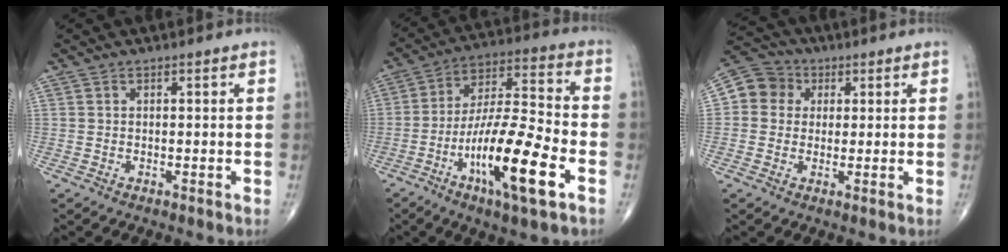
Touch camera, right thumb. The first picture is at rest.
{"total": 18.6, "force": [-7.4, 3.8, 16.6], "torque": [-0.307, 0.032, -0.127]}
{"total": 7.2, "force": [1.4, 6.7, 2.4], "torque": [-0.020, 0.012, 0.013]}